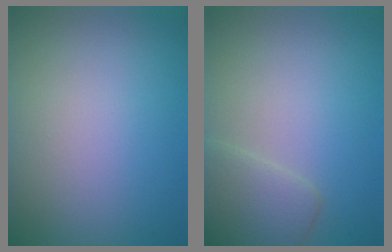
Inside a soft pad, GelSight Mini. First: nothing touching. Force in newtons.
{"total": 2.9, "press": 2.9, "slide": 0.2}